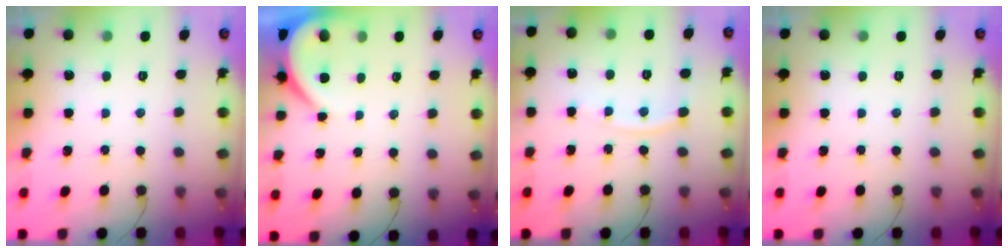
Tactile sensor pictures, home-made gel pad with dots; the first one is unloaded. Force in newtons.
{"total": 3.9, "press": 3.9, "slide": 0.6}
{"total": 6.4, "press": 6.3, "slide": 0.7}
{"total": 0.0}